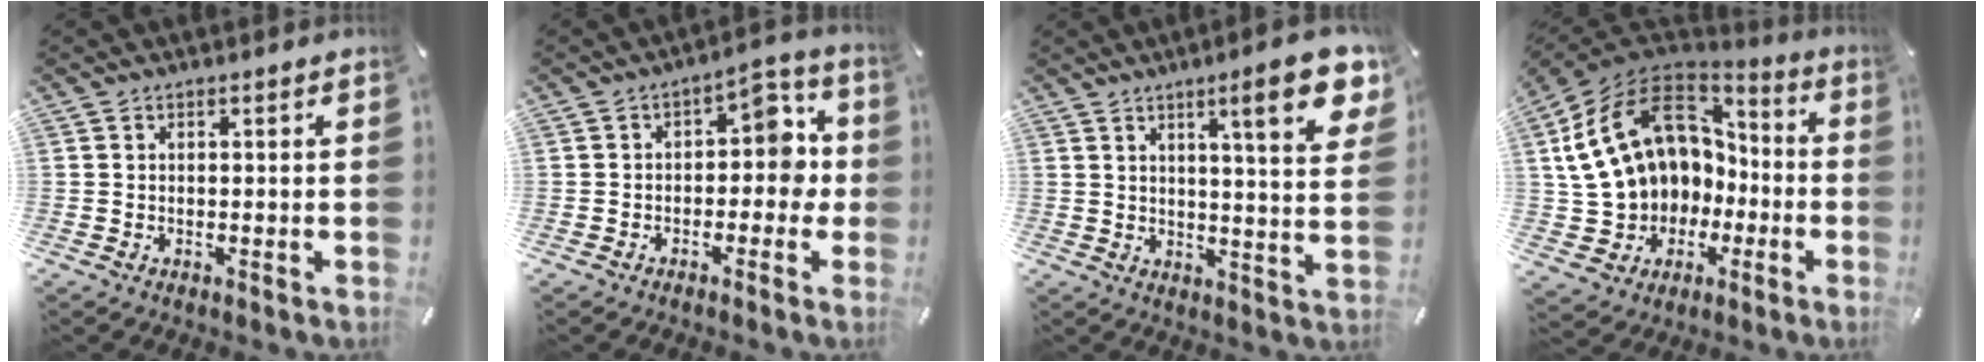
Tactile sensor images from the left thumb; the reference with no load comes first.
{"total": 8.0, "force": [0.6, 5.1, 6.1], "torque": [-0.071, -0.005, 0.000]}
{"total": 13.8, "force": [7.1, 2.4, 11.6], "torque": [-0.166, -0.034, 0.105]}
{"total": 19.3, "force": [3.9, 15.9, 10.3], "torque": [-0.214, -0.019, 0.093]}